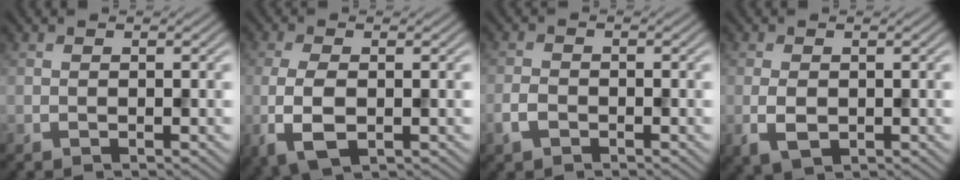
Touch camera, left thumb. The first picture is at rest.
{"total": 5.4, "force": [-1.0, 2.6, 4.7], "torque": [-0.119, -0.007, -0.018]}
{"total": 2.3, "force": [-1.3, 1.4, 1.3], "torque": [-0.030, -0.003, -0.032]}
{"total": 3.0, "force": [-0.5, 1.9, 2.3], "torque": [-0.059, -0.009, -0.007]}